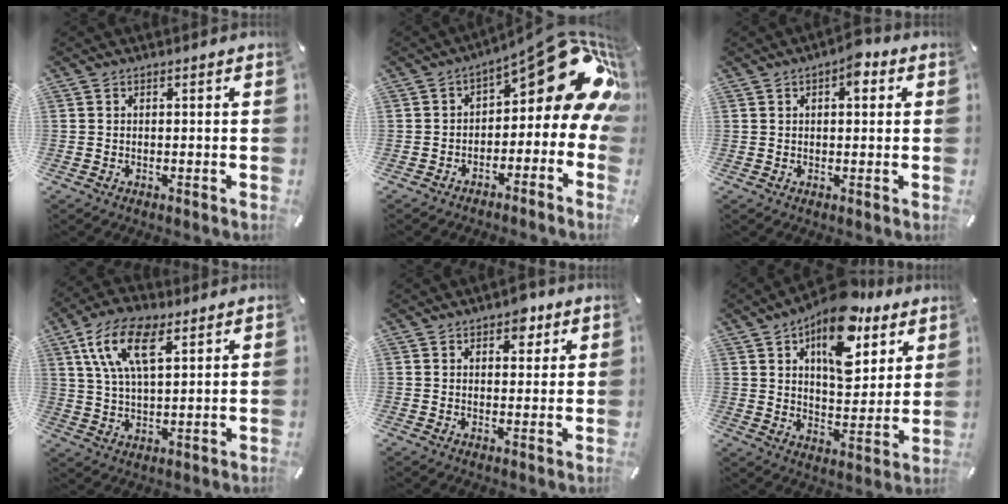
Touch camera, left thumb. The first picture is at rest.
{"total": 16.1, "force": [5.8, 7.5, 13.0], "torque": [-0.161, -0.040, 0.093]}
{"total": 4.5, "force": [1.8, 2.4, 3.3], "torque": [-0.038, 0.000, 0.023]}
{"total": 13.0, "force": [6.4, 6.2, 9.4], "torque": [-0.206, -0.004, 0.114]}
{"total": 4.6, "force": [2.9, 3.0, 2.0], "torque": [-0.008, -0.005, 0.043]}
{"total": 16.4, "force": [10.1, 8.7, 9.6], "torque": [-0.135, -0.055, 0.172]}